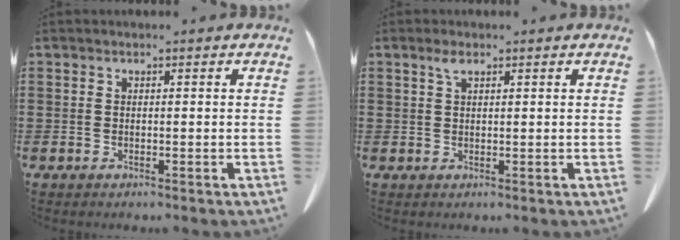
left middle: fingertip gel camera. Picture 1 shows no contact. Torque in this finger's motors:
{"motor_torque": [0.90, 0.59, 0.14, 0.03]}